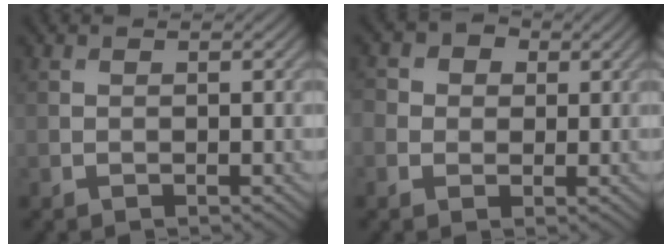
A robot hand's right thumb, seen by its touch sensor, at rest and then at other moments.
{"total": 4.3, "force": [0.9, 3.8, 1.8], "torque": [-0.042, 0.011, -0.006]}